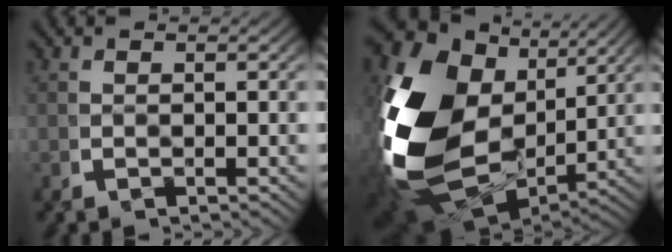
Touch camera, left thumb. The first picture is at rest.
{"total": 21.4, "force": [-0.5, 14.6, 15.6], "torque": [-0.374, -0.073, 0.024]}